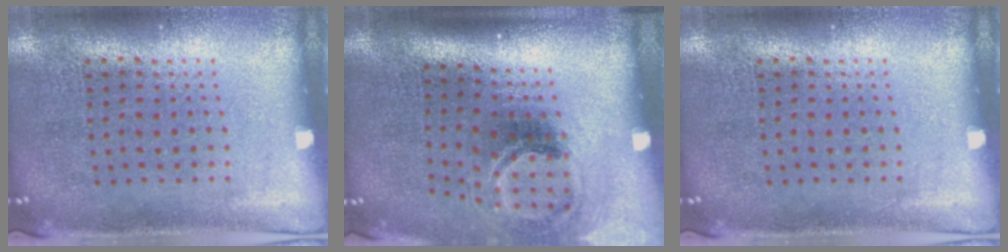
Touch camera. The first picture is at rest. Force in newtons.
{"total": 2.0, "press": 1.3, "slide": 1.6}
{"total": 0.0}